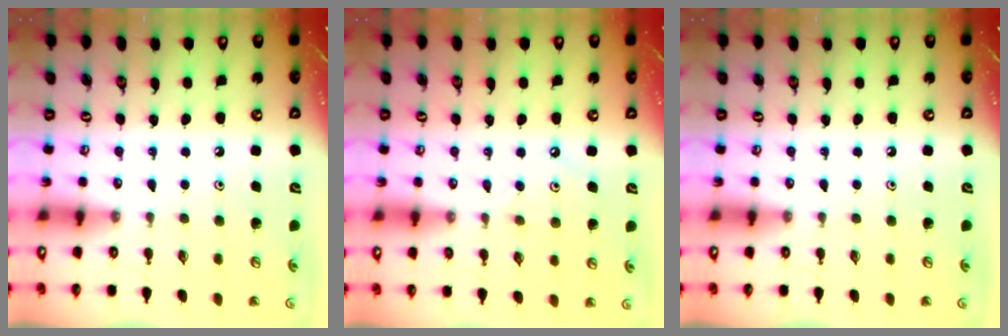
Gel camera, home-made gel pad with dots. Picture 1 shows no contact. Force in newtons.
{"total": 4.4, "press": 4.4, "slide": 0.5}
{"total": 0.0}